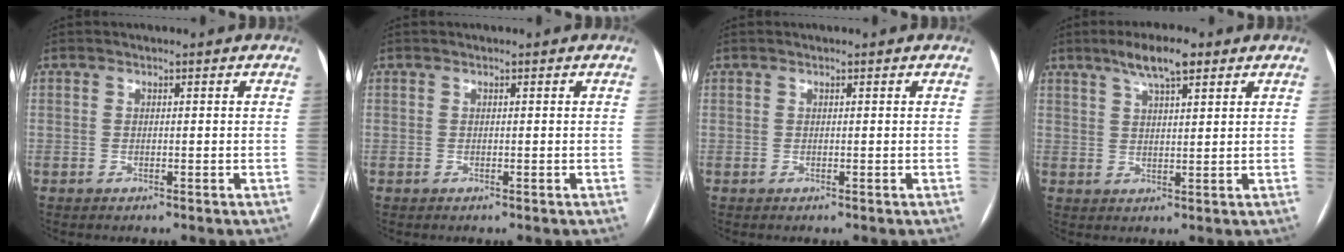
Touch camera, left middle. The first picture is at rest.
{"total": 0.0}
{"total": 0.0}
{"total": 6.2, "force": [4.1, 1.3, 4.5], "torque": [-0.084, 0.011, 0.070]}